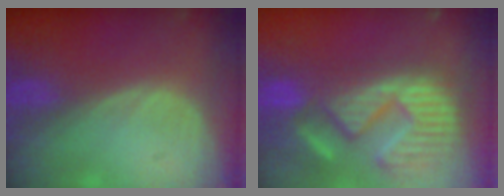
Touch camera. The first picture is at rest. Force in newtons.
{"total": 15.1, "press": 12.4, "slide": 8.6}